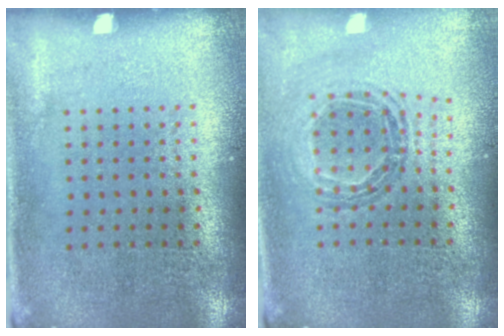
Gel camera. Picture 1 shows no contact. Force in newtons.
{"total": 0.9, "press": 0.9, "slide": 0.0}